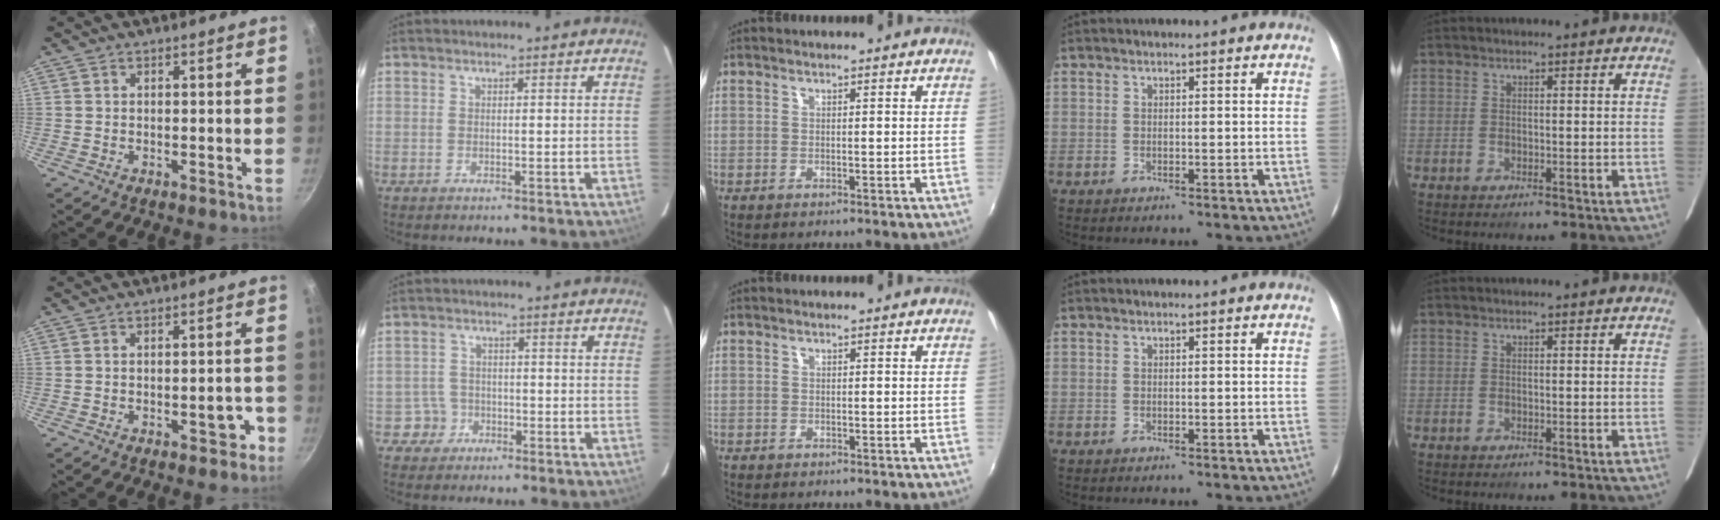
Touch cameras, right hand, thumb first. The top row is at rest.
{"thumb": {"total": 3.8, "force": [-2.0, 2.0, 2.5], "torque": [-0.005, 0.028, -0.018]}, "index": {"total": 3.6, "force": [-1.7, 3.2, -0.5], "torque": [0.009, 0.019, -0.028]}, "middle": {"total": 0.7, "force": [-0.5, 0.5, 0.0], "torque": [-0.003, 0.003, -0.008]}}